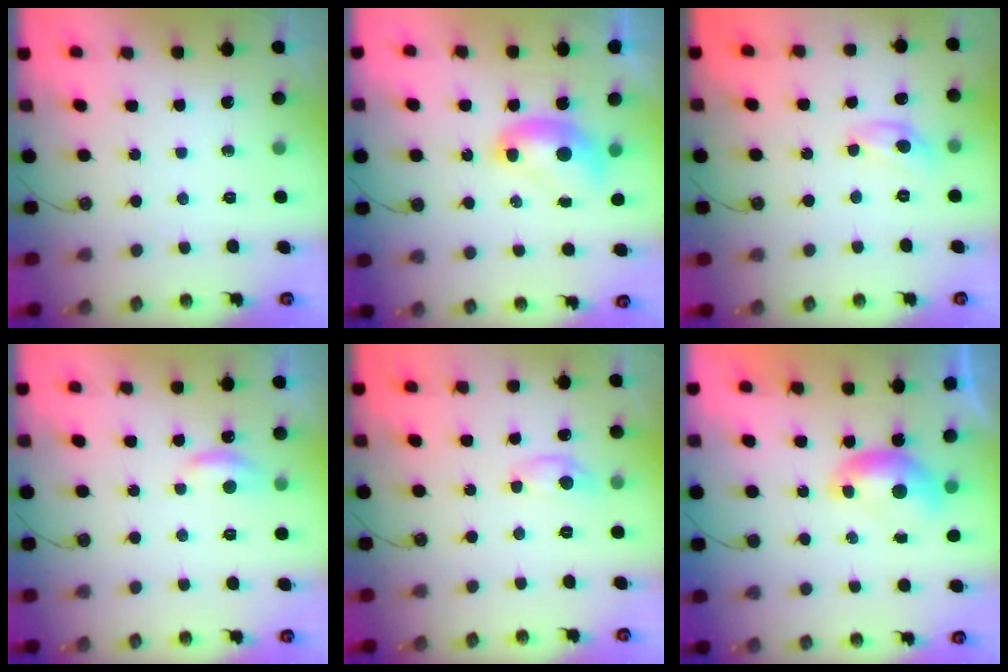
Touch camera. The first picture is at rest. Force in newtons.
{"total": 2.1, "press": 2.1, "slide": 0.2}
{"total": 5.3, "press": 5.2, "slide": 0.3}
{"total": 1.6, "press": 1.5, "slide": 0.5}
{"total": 1.1, "press": 1.0, "slide": 0.2}
{"total": 0.0}